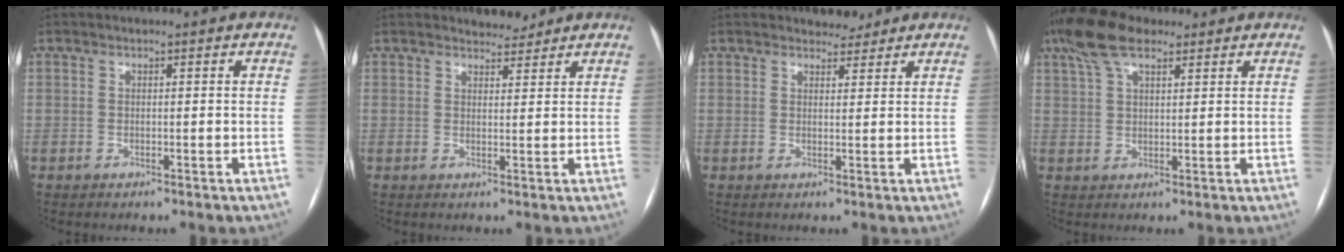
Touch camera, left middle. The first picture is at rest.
{"total": 2.6, "force": [2.4, 0.8, 0.2], "torque": [-0.003, -0.002, 0.035]}
{"total": 2.4, "force": [2.2, 1.0, 0.2], "torque": [0.000, -0.001, 0.030]}
{"total": 8.3, "force": [5.6, 3.1, 5.2], "torque": [-0.112, 0.035, 0.106]}